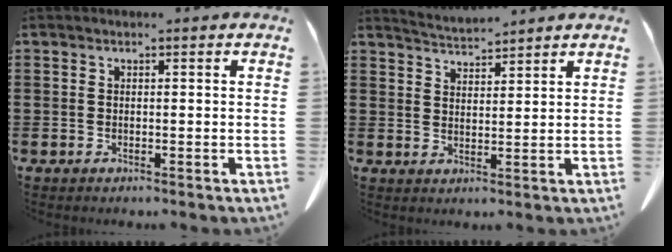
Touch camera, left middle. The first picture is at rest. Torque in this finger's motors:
{"motor_torque": [-0.12, 0.12, 0.00, 0.00]}